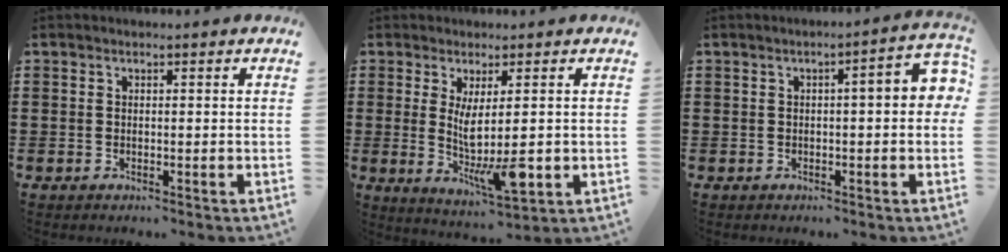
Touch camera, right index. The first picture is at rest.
{"total": 7.3, "force": [-0.3, 1.2, 7.2], "torque": [-0.148, -0.024, -0.005]}
{"total": 4.6, "force": [0.2, 0.9, 4.5], "torque": [-0.064, -0.001, -0.003]}